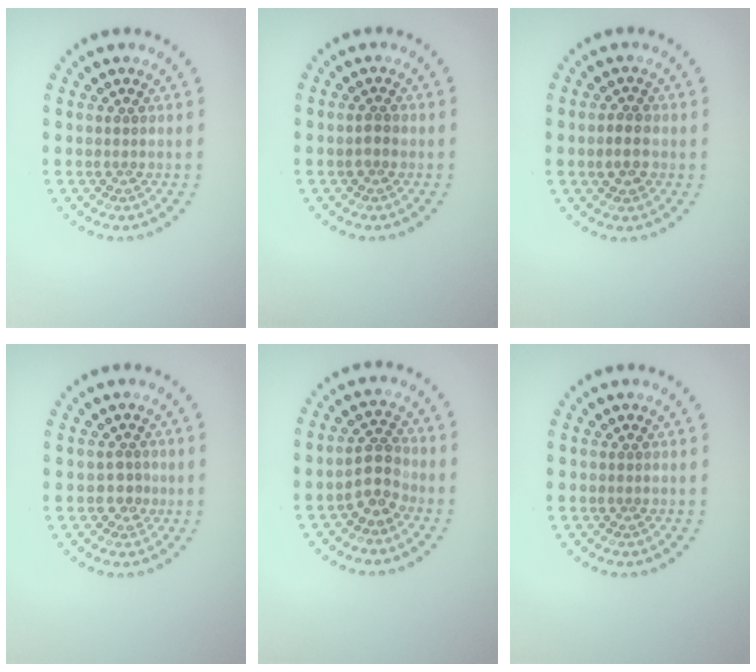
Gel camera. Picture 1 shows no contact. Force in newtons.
{"total": 1.2, "press": 1.2, "slide": 0.2}
{"total": 2.1, "press": 2.1, "slide": 0.3}
{"total": 1.3, "press": 1.2, "slide": 0.5}
{"total": 2.7, "press": 2.5, "slide": 1.0}
{"total": 0.0}